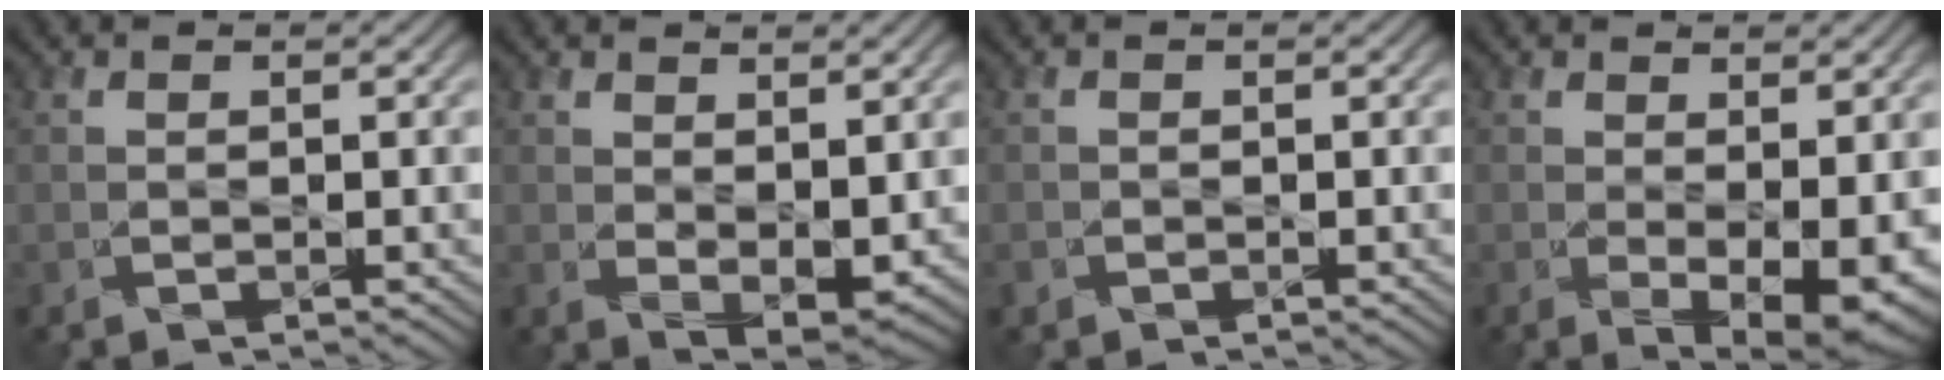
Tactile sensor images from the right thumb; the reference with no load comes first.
{"total": 4.8, "force": [1.3, 2.6, 3.8], "torque": [-0.075, -0.017, 0.032]}
{"total": 0.7, "force": [-0.5, 0.5, 0.1], "torque": [-0.003, -0.004, -0.011]}
{"total": 6.2, "force": [-0.3, 2.8, 5.5], "torque": [-0.097, -0.022, 0.009]}